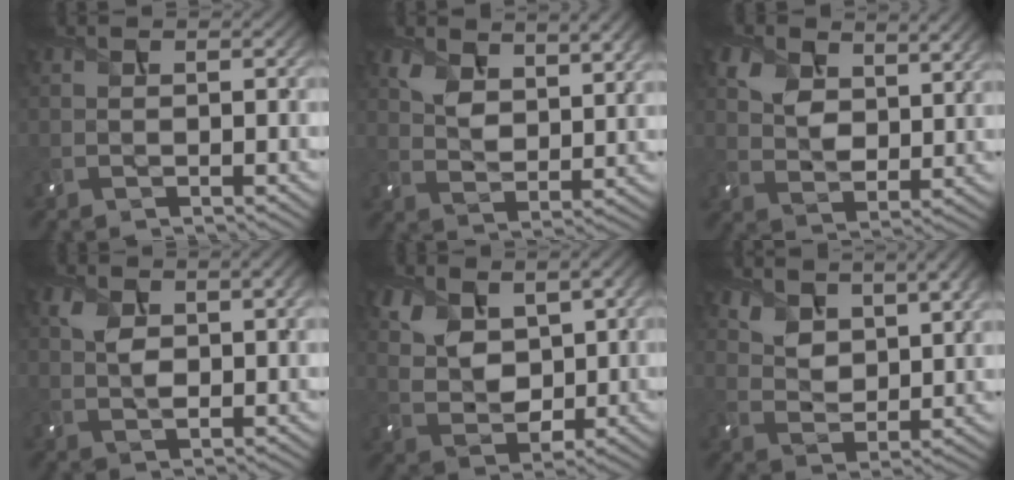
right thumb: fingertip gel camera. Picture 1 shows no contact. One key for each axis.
{"total": 7.6, "fx": 4.6, "fy": 3.8, "fz": 4.7, "tx": -0.105, "ty": -0.008, "tz": 0.089}
{"total": 8.2, "fx": 4.7, "fy": 4.7, "fz": 4.7, "tx": -0.122, "ty": -0.001, "tz": 0.083}
{"total": 5.3, "fx": 1.5, "fy": 2.9, "fz": 4.3, "tx": -0.083, "ty": 0.001, "tz": 0.026}
{"total": 7.7, "fx": 3.1, "fy": 5.0, "fz": 5.0, "tx": -0.129, "ty": -0.003, "tz": 0.059}
{"total": 8.2, "fx": 5.4, "fy": 3.9, "fz": 4.9, "tx": -0.108, "ty": -0.003, "tz": 0.101}